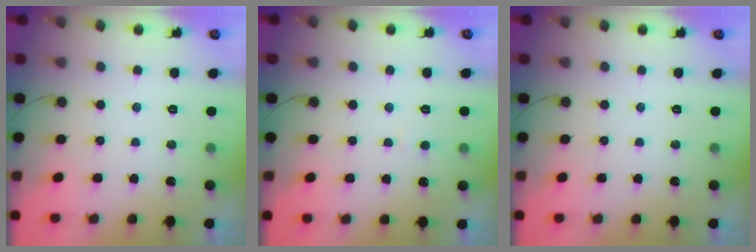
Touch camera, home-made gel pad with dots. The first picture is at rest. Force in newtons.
{"total": 2.1, "press": 2.1, "slide": 0.1}
{"total": 0.0}